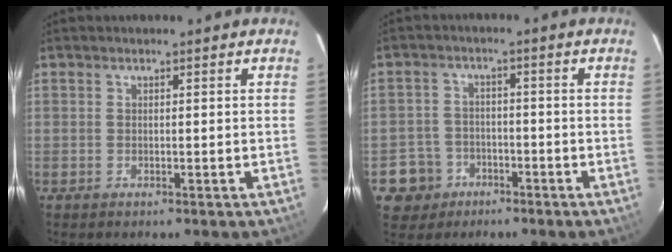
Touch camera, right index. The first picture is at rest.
{"total": 6.4, "force": [-3.1, 5.5, 0.5], "torque": [-0.026, 0.022, -0.050]}